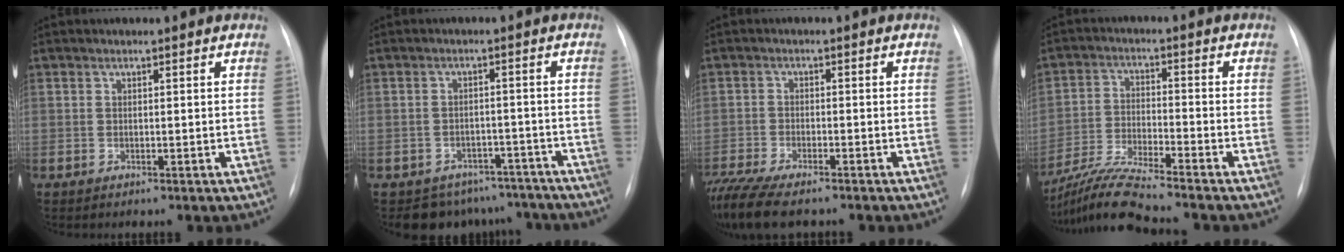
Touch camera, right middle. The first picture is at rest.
{"total": 8.7, "force": [-7.3, 4.6, -0.3], "torque": [0.023, 0.029, -0.084]}
{"total": 10.5, "force": [-8.6, 2.0, 5.6], "torque": [-0.103, -0.018, -0.143]}
{"total": 9.5, "force": [-8.6, -1.8, 3.5], "torque": [-0.069, -0.021, -0.161]}